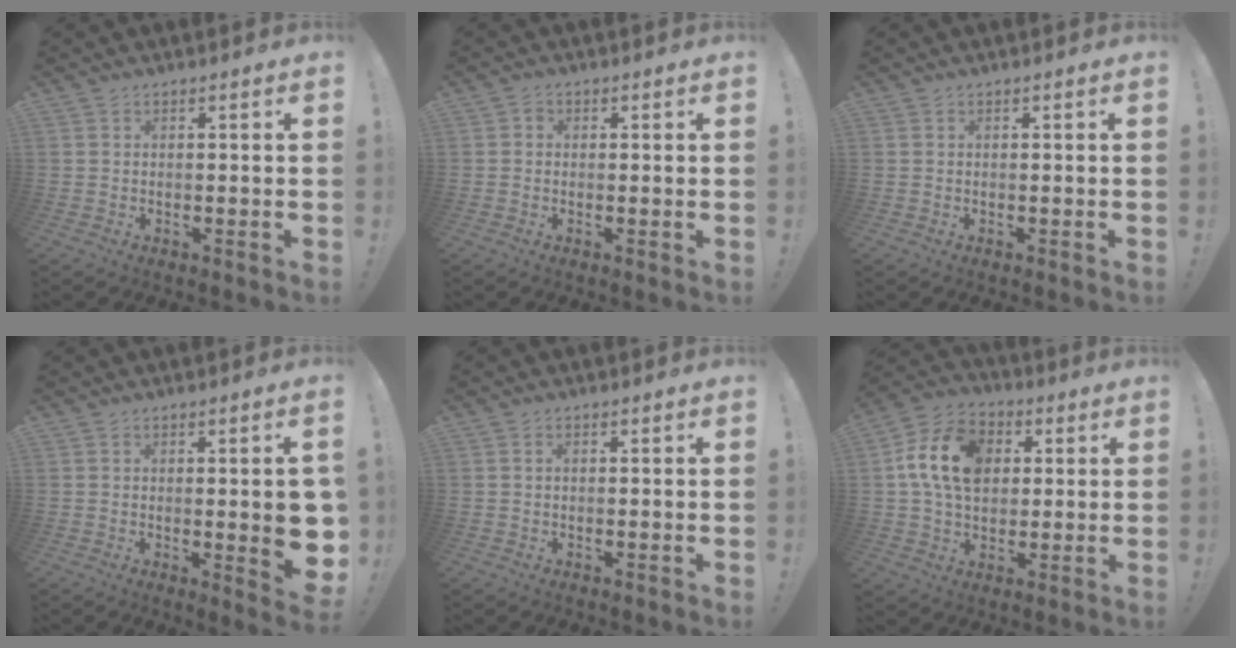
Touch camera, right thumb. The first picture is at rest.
{"total": 1.0, "force": [-0.1, 0.9, 0.5], "torque": [-0.001, 0.001, -0.004]}
{"total": 0.0}
{"total": 8.0, "force": [0.2, 2.0, 7.8], "torque": [-0.085, -0.015, 0.006]}
{"total": 0.6, "force": [0.2, 0.4, 0.4], "torque": [-0.010, 0.001, 0.003]}
{"total": 16.4, "force": [3.6, 12.5, 10.0], "torque": [-0.161, 0.001, 0.071]}